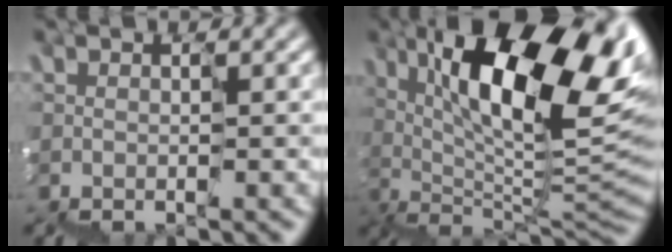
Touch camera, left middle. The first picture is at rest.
{"total": 12.7, "force": [4.5, 4.5, 10.9], "torque": [-0.175, 0.004, 0.077]}